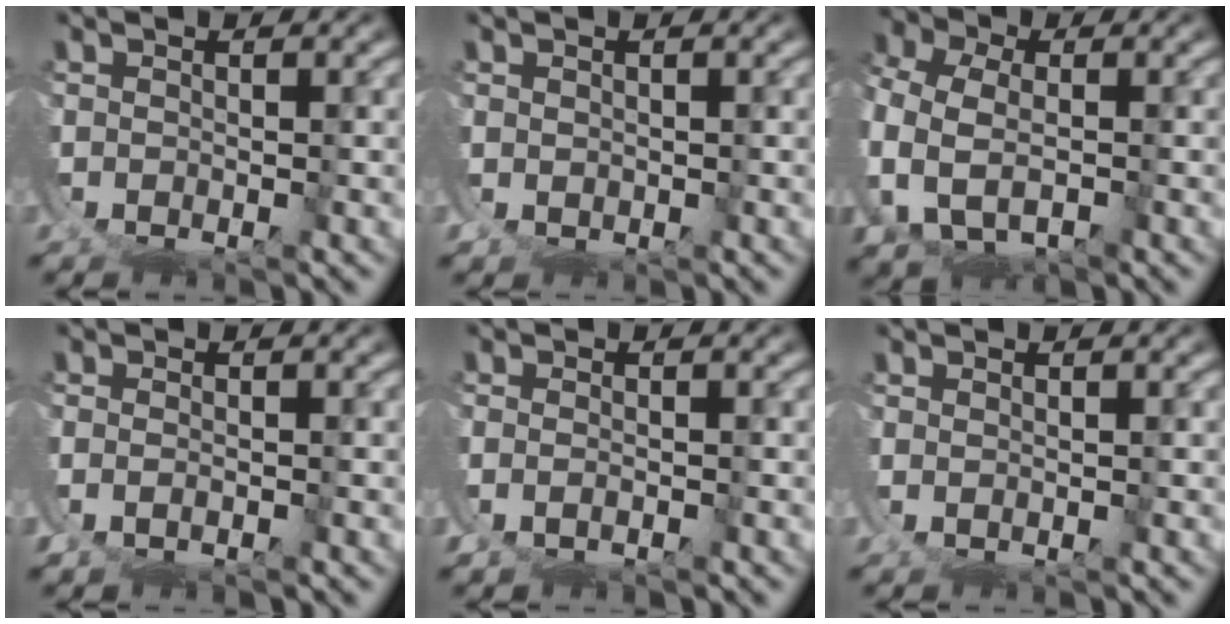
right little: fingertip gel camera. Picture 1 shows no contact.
{"total": 1.2, "force": [1.0, -0.4, -0.4], "torque": [0.002, -0.005, 0.021]}
{"total": 6.2, "force": [0.1, 5.2, 3.3], "torque": [-0.122, -0.029, 0.010]}
{"total": 1.0, "force": [-0.1, 0.7, 0.7], "torque": [-0.021, -0.007, 0.001]}
{"total": 1.2, "force": [-0.4, 0.9, 0.7], "torque": [-0.022, -0.009, -0.002]}
{"total": 1.2, "force": [1.0, -0.6, -0.2], "torque": [0.004, 0.001, 0.016]}